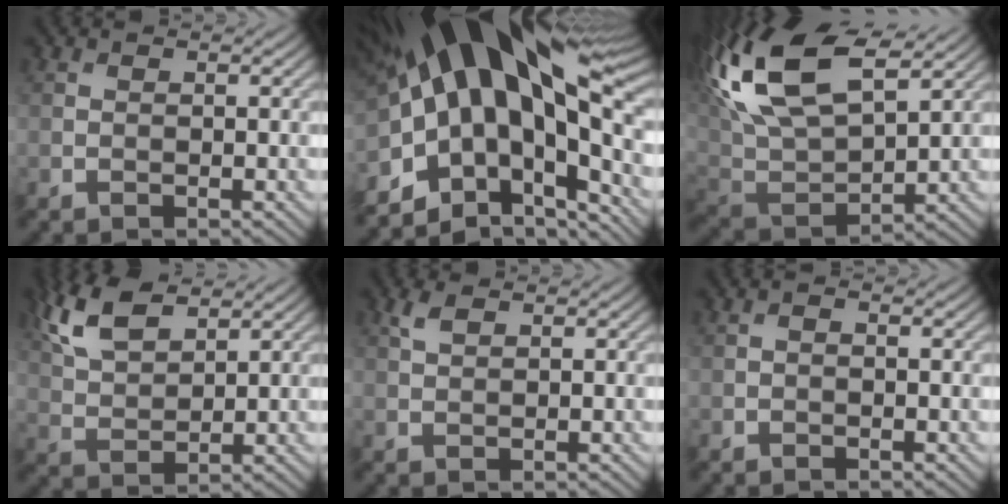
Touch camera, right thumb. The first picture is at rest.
{"total": 19.1, "force": [2.2, 9.8, 16.3], "torque": [-0.268, -0.011, 0.050]}
{"total": 18.0, "force": [8.9, 8.6, 13.0], "torque": [-0.323, 0.038, 0.161]}
{"total": 8.5, "force": [5.2, 3.7, 5.6], "torque": [-0.144, 0.013, 0.107]}
{"total": 1.9, "force": [1.1, 0.7, 1.3], "torque": [-0.033, 0.005, 0.023]}
{"total": 0.5, "force": [-0.1, 0.2, 0.5], "torque": [-0.008, 0.001, -0.001]}